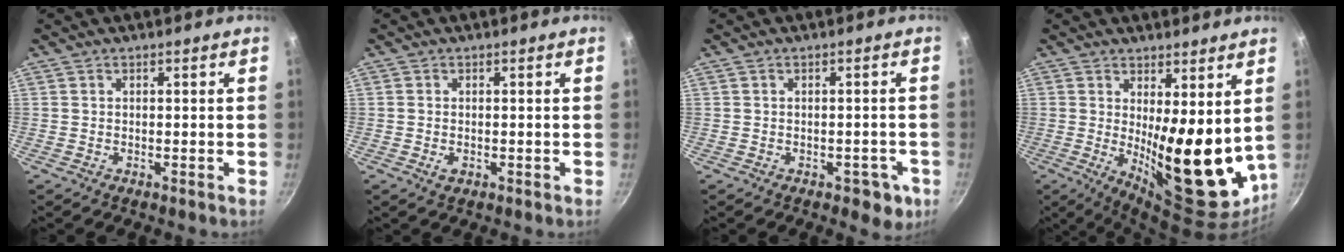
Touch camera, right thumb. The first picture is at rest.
{"total": 1.5, "force": [-0.4, 1.0, 1.1], "torque": [-0.019, -0.002, -0.006]}
{"total": 4.8, "force": [-1.9, 3.1, 3.2], "torque": [-0.010, 0.019, -0.008]}
{"total": 16.7, "force": [2.1, 6.1, 15.4], "torque": [-0.183, -0.051, 0.046]}